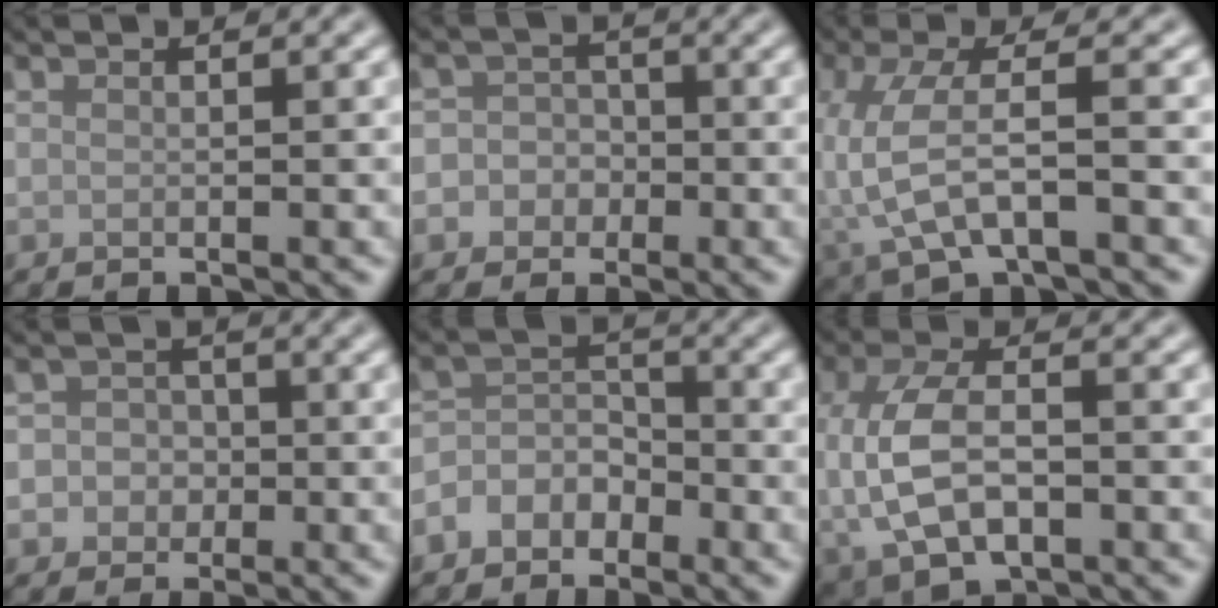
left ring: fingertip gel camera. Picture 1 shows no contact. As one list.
[{"total": 4.1, "force": [-1.3, 3.8, 0.5], "torque": [0.021, 0.009, -0.040]}, {"total": 5.6, "force": [-1.7, 2.1, 4.9], "torque": [-0.119, -0.007, -0.035]}, {"total": 3.1, "force": [-0.6, 3.0, 0.7], "torque": [0.017, 0.010, -0.030]}, {"total": 3.7, "force": [-2.2, 2.8, 1.0], "torque": [0.010, 0.014, -0.060]}, {"total": 8.0, "force": [-2.0, 4.7, 6.2], "torque": [-0.140, -0.008, -0.040]}]